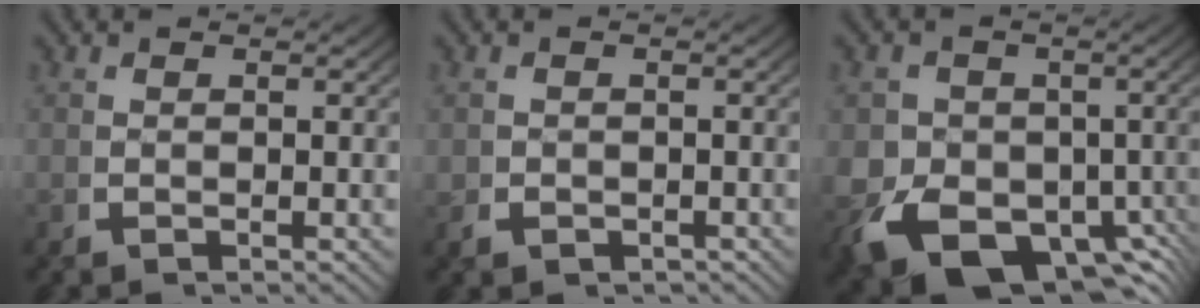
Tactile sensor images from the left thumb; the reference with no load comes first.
{"total": 1.4, "force": [-0.8, 1.0, 0.5], "torque": [-0.010, -0.008, -0.010]}
{"total": 16.9, "force": [-6.3, 12.4, 9.6], "torque": [-0.200, -0.082, -0.073]}